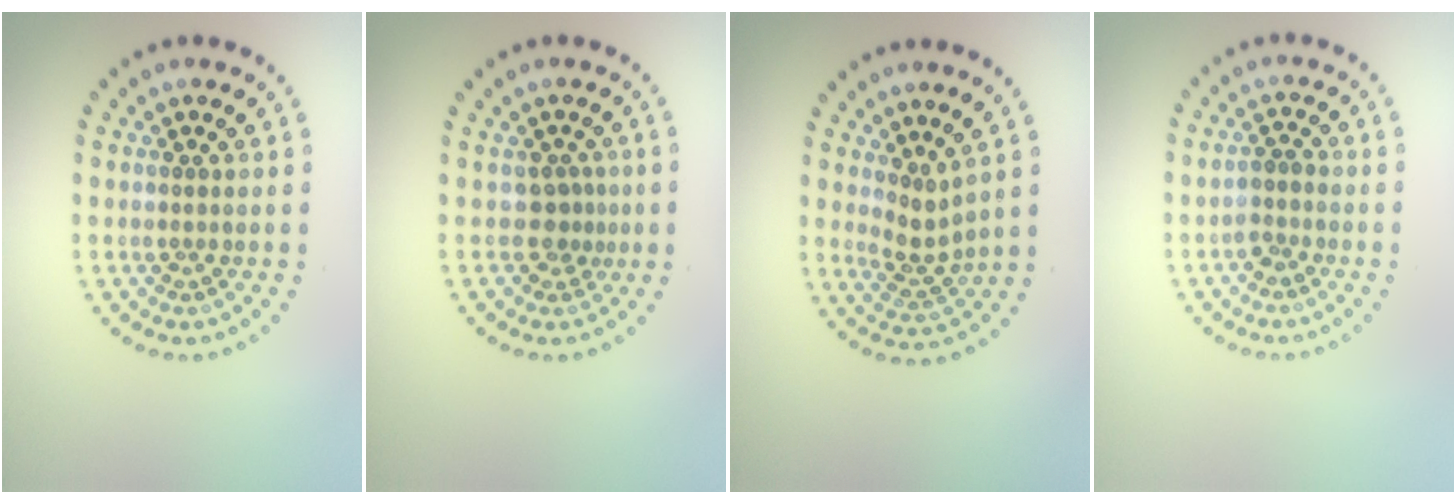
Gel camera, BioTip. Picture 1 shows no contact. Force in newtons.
{"total": 1.8, "press": 1.3, "slide": 1.1}
{"total": 2.2, "press": 1.6, "slide": 1.6}
{"total": 1.5, "press": 1.3, "slide": 0.8}